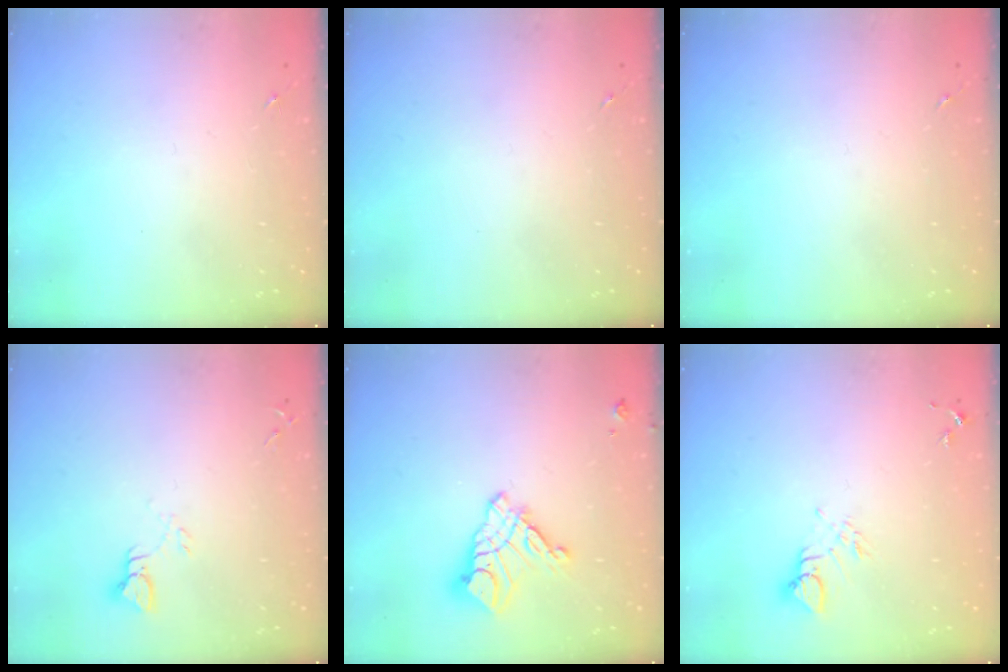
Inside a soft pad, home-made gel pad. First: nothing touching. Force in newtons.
{"total": 0.0}
{"total": 0.0}
{"total": 3.3, "press": 3.3, "slide": 0.3}
{"total": 12.6, "press": 12.5, "slide": 1.1}
{"total": 4.8, "press": 4.8, "slide": 0.2}